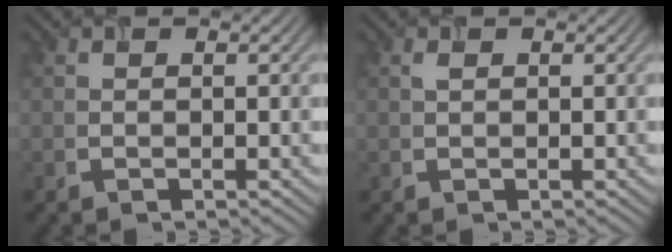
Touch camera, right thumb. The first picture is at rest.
{"total": 0.6, "force": [0.3, 0.2, 0.4], "torque": [-0.013, 0.002, 0.005]}